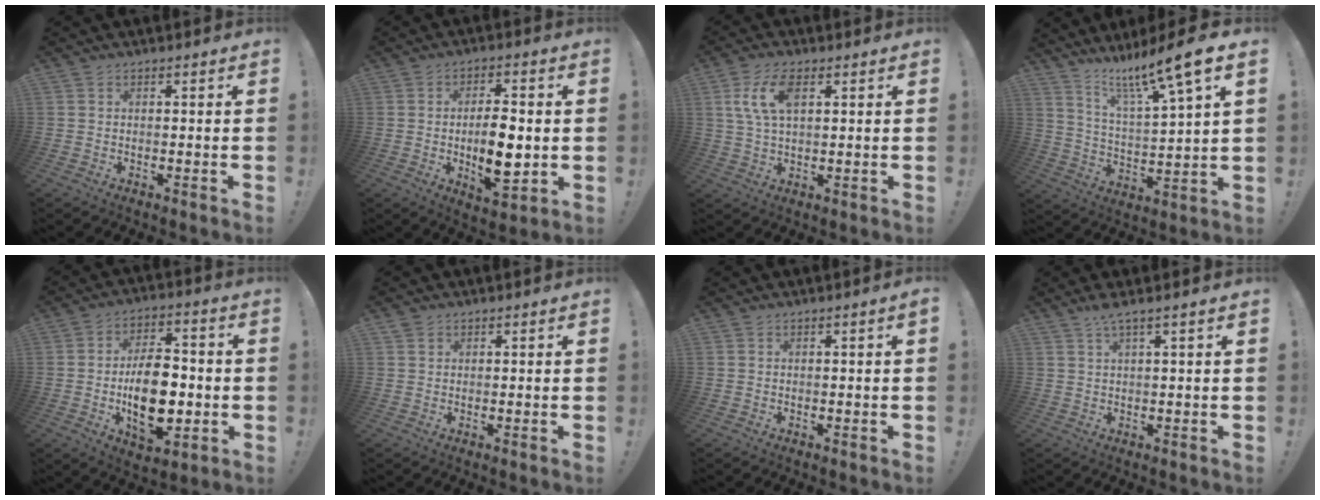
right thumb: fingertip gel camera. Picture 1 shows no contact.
{"total": 11.9, "force": [-1.0, 5.2, 10.7], "torque": [-0.171, -0.006, -0.020]}
{"total": 9.0, "force": [2.9, 4.4, 7.2], "torque": [-0.135, -0.001, 0.051]}
{"total": 14.3, "force": [10.5, 0.5, 9.6], "torque": [-0.173, -0.073, 0.162]}
{"total": 17.5, "force": [-2.7, 10.2, 14.0], "torque": [-0.231, 0.003, -0.042]}
{"total": 1.4, "force": [0.9, 0.9, 0.3], "torque": [-0.002, -0.002, 0.017]}
{"total": 0.9, "force": [-0.1, -0.2, 0.8], "torque": [-0.014, -0.002, -0.002]}
{"total": 3.5, "force": [1.9, -0.2, 2.9], "torque": [-0.057, -0.003, 0.031]}